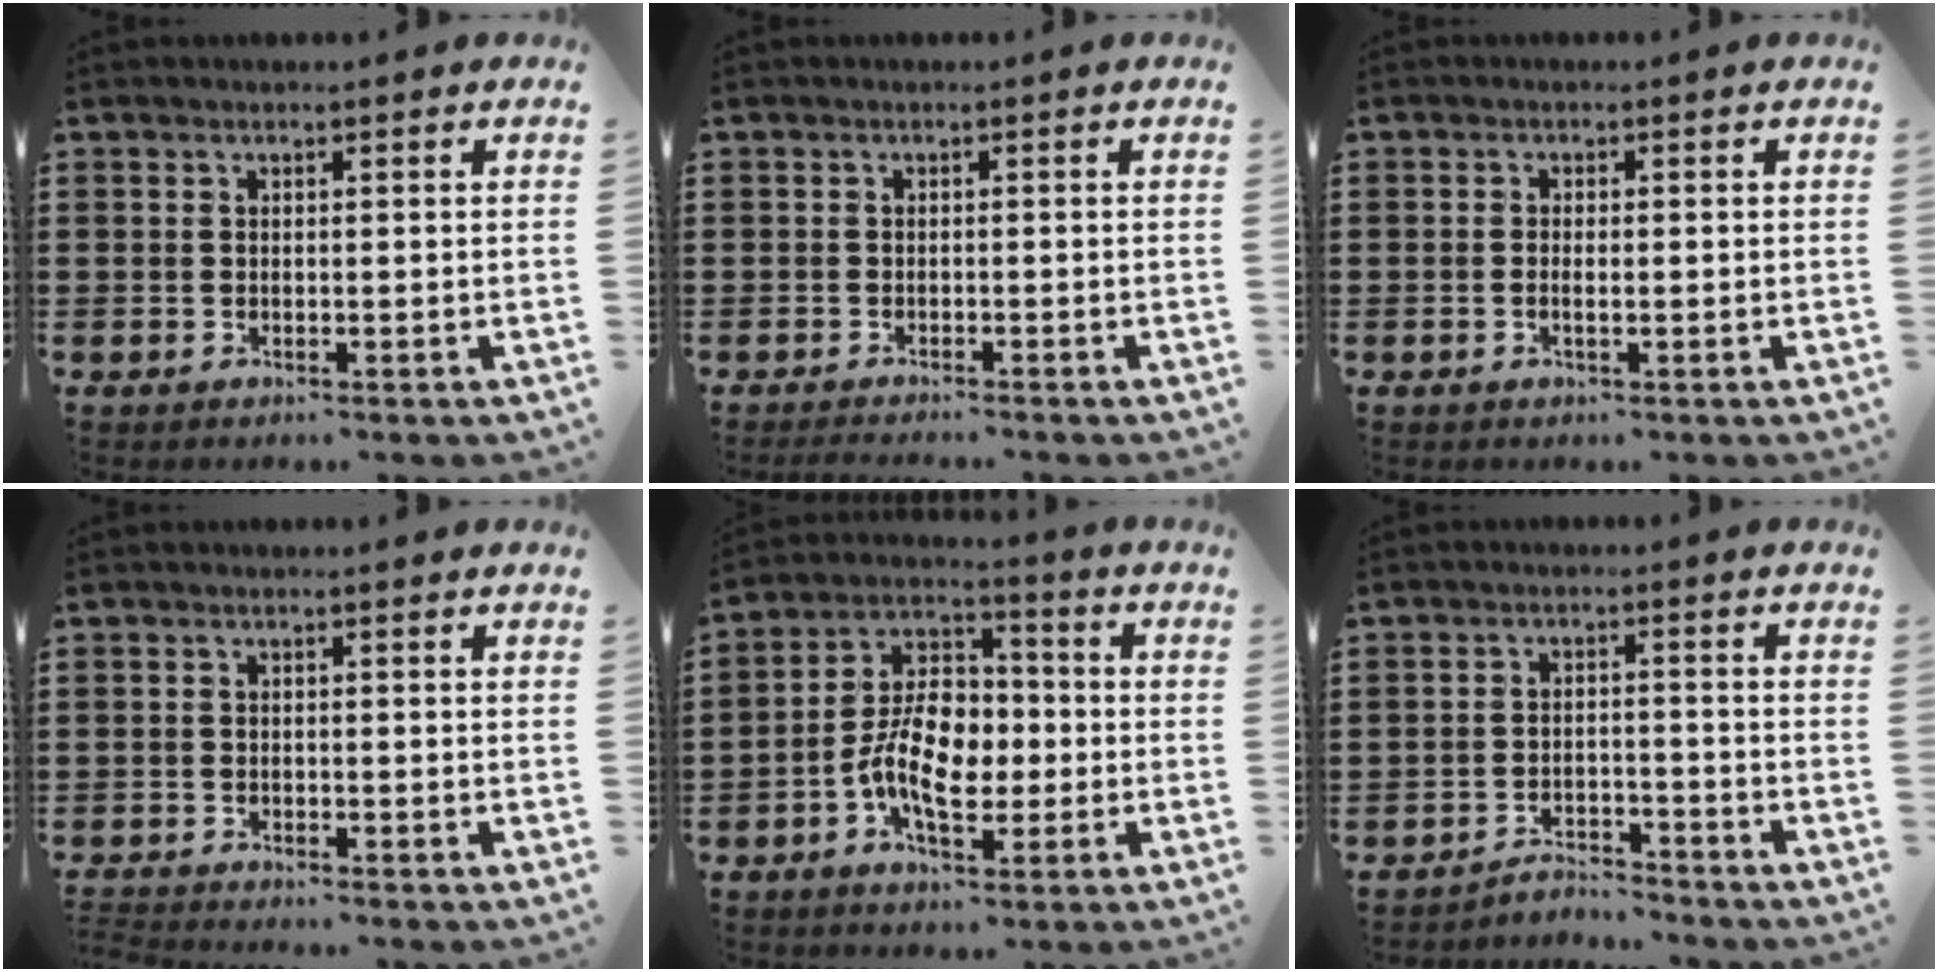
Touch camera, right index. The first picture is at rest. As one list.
[{"total": 1.1, "force": [-1.1, -0.1, 0.0], "torque": [-0.002, 0.001, -0.022]}, {"total": 1.3, "force": [-0.4, 0.3, 1.2], "torque": [-0.022, -0.001, -0.006]}, {"total": 0.8, "force": [-0.8, 0.0, 0.0], "torque": [-0.001, -0.001, -0.016]}, {"total": 9.5, "force": [-2.2, 5.6, 7.3], "torque": [-0.149, 0.007, -0.046]}, {"total": 3.4, "force": [-3.3, 0.4, 0.1], "torque": [-0.009, 0.003, -0.072]}]